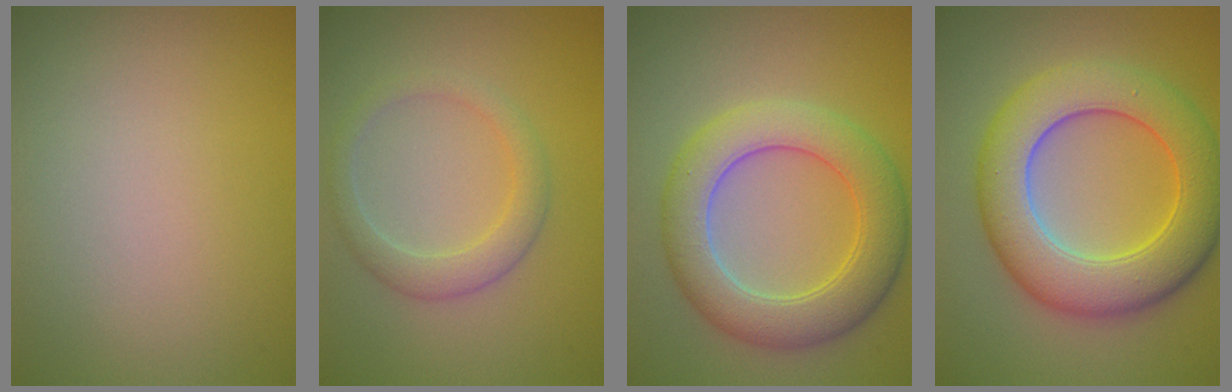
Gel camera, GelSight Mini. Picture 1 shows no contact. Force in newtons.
{"total": 2.7, "press": 2.7, "slide": 0.1}
{"total": 6.8, "press": 6.8, "slide": 0.1}
{"total": 9.1, "press": 9.1, "slide": 0.1}